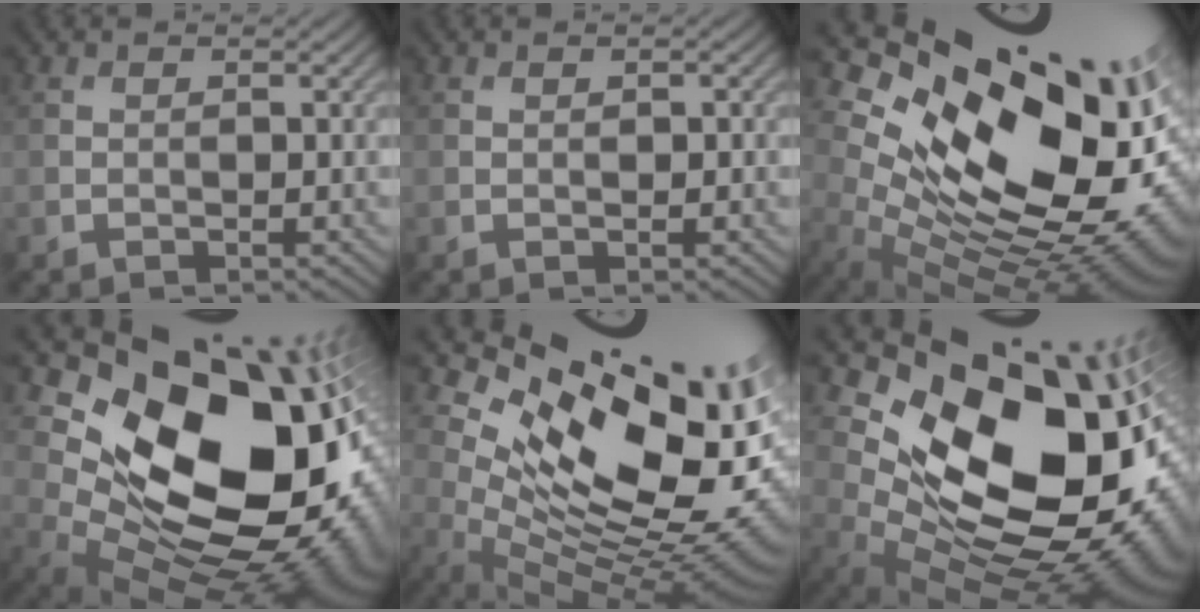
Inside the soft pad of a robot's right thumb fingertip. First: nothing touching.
{"total": 0.9, "force": [0.1, 0.3, 0.9], "torque": [-0.013, -0.001, 0.003]}
{"total": 20.3, "force": [6.2, 11.6, 15.4], "torque": [-0.247, 0.015, 0.139]}
{"total": 21.3, "force": [4.0, 14.4, 15.1], "torque": [-0.245, -0.015, 0.104]}
{"total": 18.2, "force": [6.0, 9.0, 14.7], "torque": [-0.238, -0.024, 0.144]}
{"total": 19.9, "force": [4.4, 12.4, 15.0], "torque": [-0.230, -0.024, 0.109]}